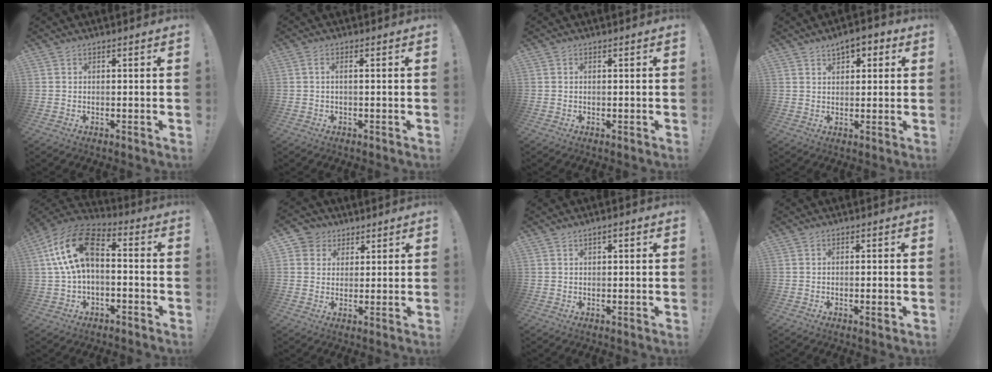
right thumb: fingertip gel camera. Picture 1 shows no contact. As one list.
[{"total": 1.7, "force": [-0.4, -0.1, 1.7], "torque": [-0.031, 0.002, -0.007]}, {"total": 0.0}, {"total": 5.4, "force": [3.0, 3.2, 3.1], "torque": [-0.030, -0.006, 0.050]}, {"total": 16.7, "force": [2.7, 10.2, 13.0], "torque": [-0.236, 0.017, 0.054]}, {"total": 5.4, "force": [2.3, 4.8, 0.9], "torque": [-0.022, -0.011, 0.047]}, {"total": 1.5, "force": [0.5, 0.6, 1.3], "torque": [-0.028, 0.005, 0.008]}, {"total": 1.7, "force": [-0.5, 0.1, 1.7], "torque": [-0.019, -0.002, -0.011]}]